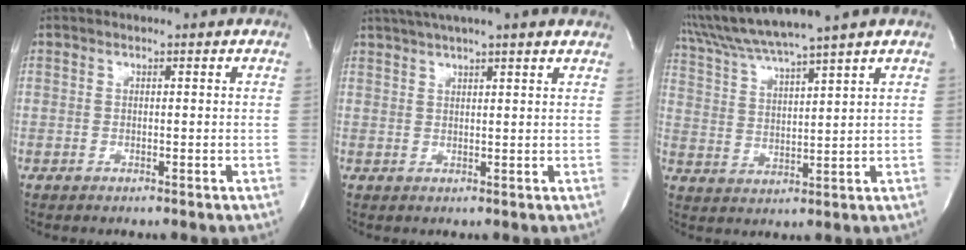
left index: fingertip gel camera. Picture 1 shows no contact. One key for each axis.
{"total": 11.5, "fx": 9.5, "fy": 0.8, "fz": 6.4, "tx": -0.109, "ty": 0.037, "tz": 0.125}
{"total": 10.1, "fx": 8.8, "fy": -2.0, "fz": 4.7, "tx": -0.090, "ty": 0.010, "tz": 0.164}